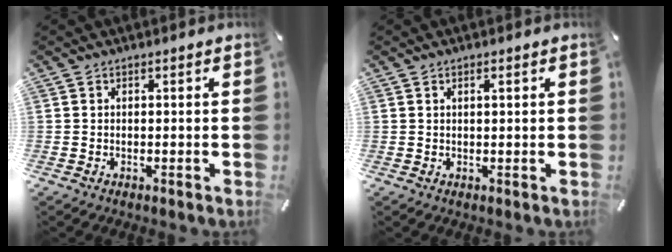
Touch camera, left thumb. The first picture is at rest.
{"total": 1.1, "force": [0.4, 0.2, 1.0], "torque": [-0.020, 0.001, 0.006]}